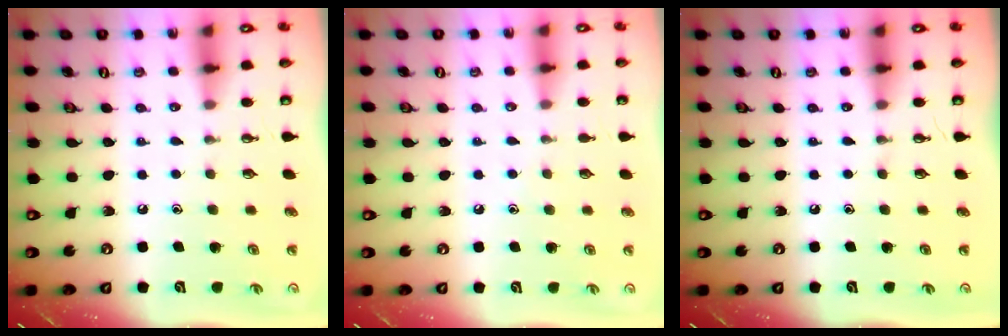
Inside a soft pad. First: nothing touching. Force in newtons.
{"total": 2.7, "press": 2.6, "slide": 0.3}
{"total": 0.0}